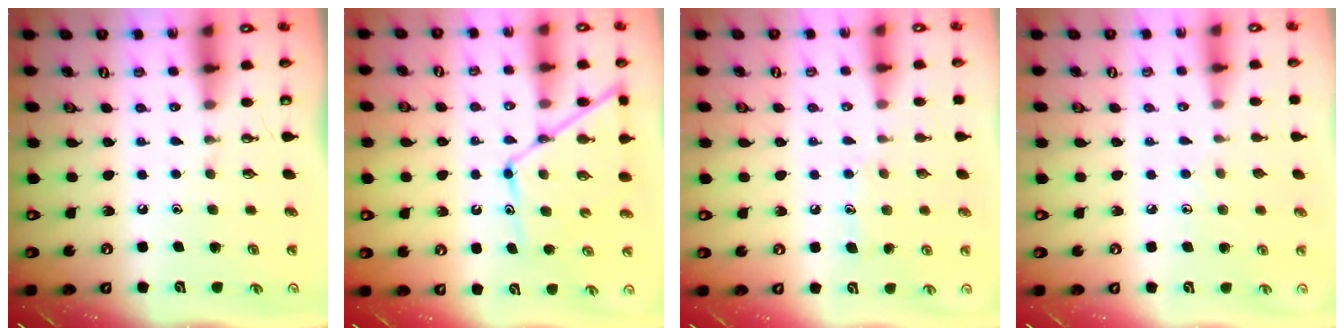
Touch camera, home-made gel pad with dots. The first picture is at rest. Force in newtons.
{"total": 12.2, "press": 12.1, "slide": 0.9}
{"total": 6.1, "press": 6.1, "slide": 0.2}
{"total": 4.7, "press": 4.7, "slide": 0.3}